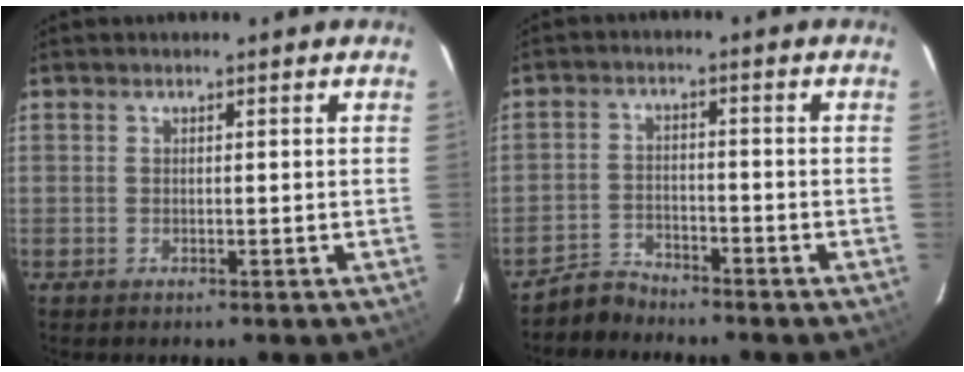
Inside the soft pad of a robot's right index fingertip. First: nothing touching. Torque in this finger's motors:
{"motor_torque": [0.28, 0.23, -0.02, -0.06]}